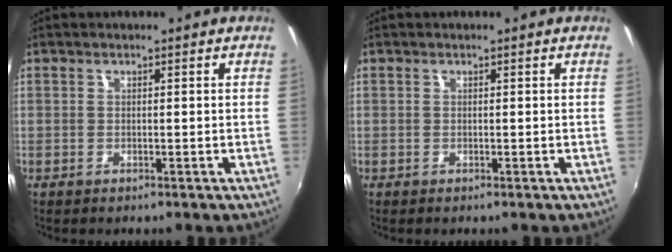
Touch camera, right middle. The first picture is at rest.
{"total": 0.0}